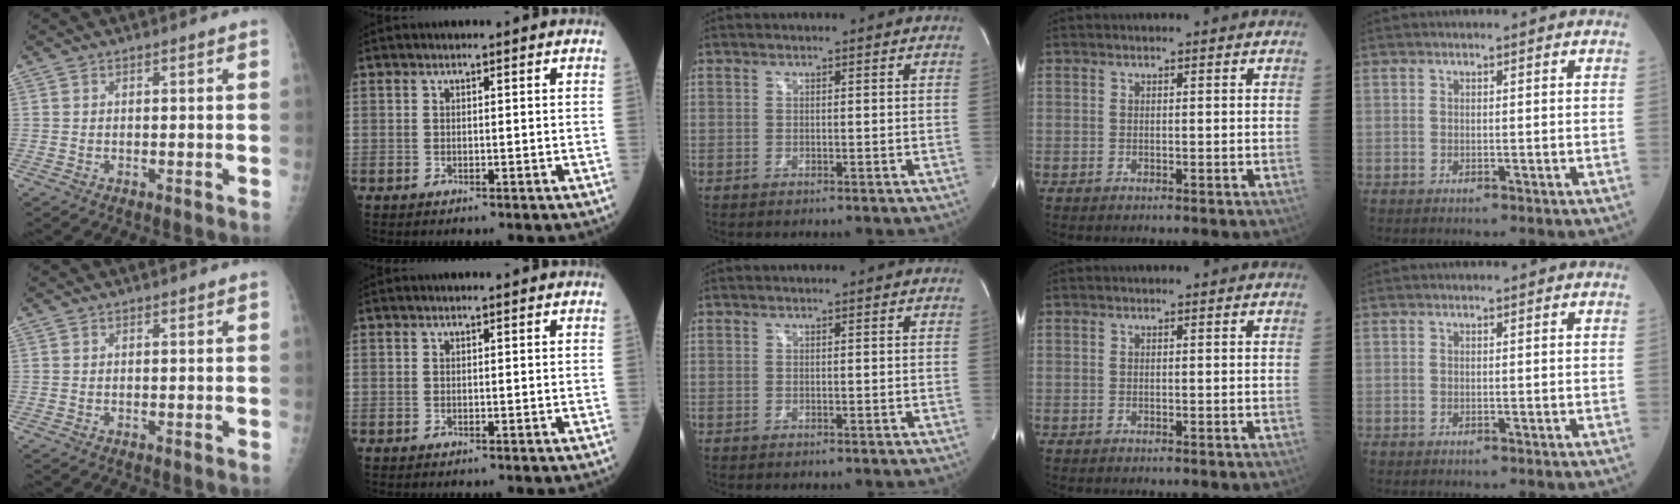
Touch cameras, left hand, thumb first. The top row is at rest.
{}